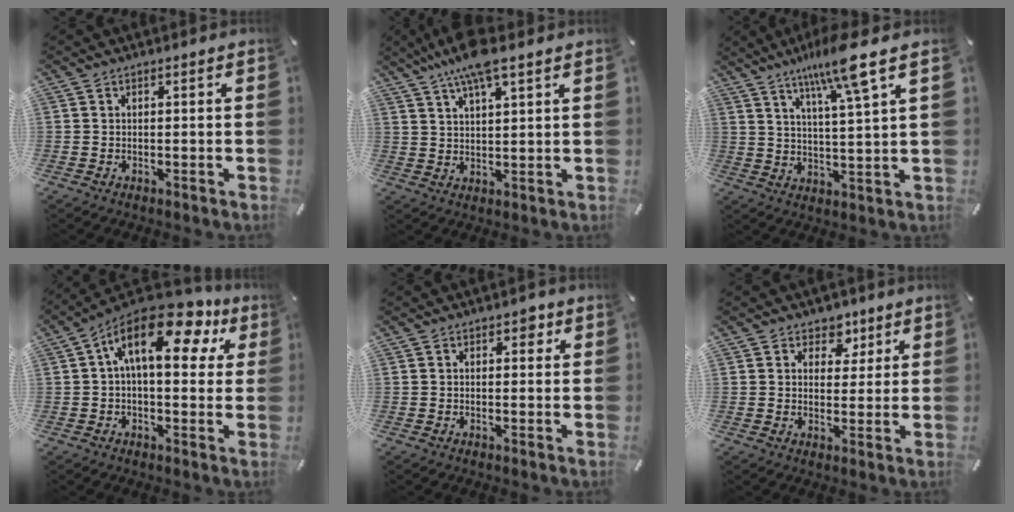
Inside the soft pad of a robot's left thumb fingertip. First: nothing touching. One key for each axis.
{"total": 8.8, "fx": 6.3, "fy": 2.3, "fz": 5.7, "tx": -0.116, "ty": -0.019, "tz": 0.113}
{"total": 12.0, "fx": 8.4, "fy": 0.8, "fz": 8.5, "tx": -0.154, "ty": -0.039, "tz": 0.136}
{"total": 18.0, "fx": 7.4, "fy": 8.5, "fz": 14.1, "tx": -0.233, "ty": -0.042, "tz": 0.119}
{"total": 2.2, "fx": 0.7, "fy": 1.4, "fz": 1.5, "tx": -0.018, "ty": 0.002, "tz": 0.006}
{"total": 5.2, "fx": 2.5, "fy": 4.3, "fz": 1.3, "tx": -0.004, "ty": -0.015, "tz": 0.038}